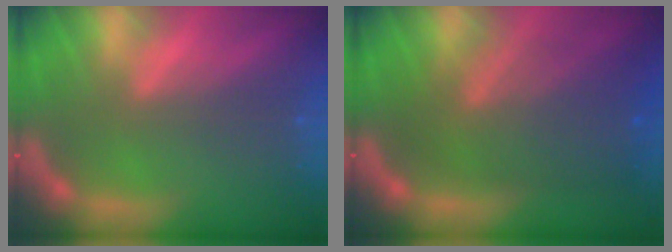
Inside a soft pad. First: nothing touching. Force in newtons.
{"total": 8.5}